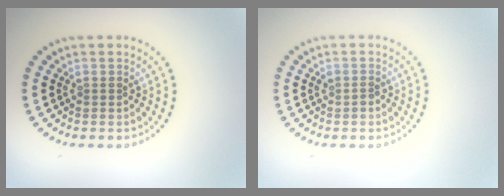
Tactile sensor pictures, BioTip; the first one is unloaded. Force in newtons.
{"total": 0.6, "press": 0.6, "slide": 0.2}